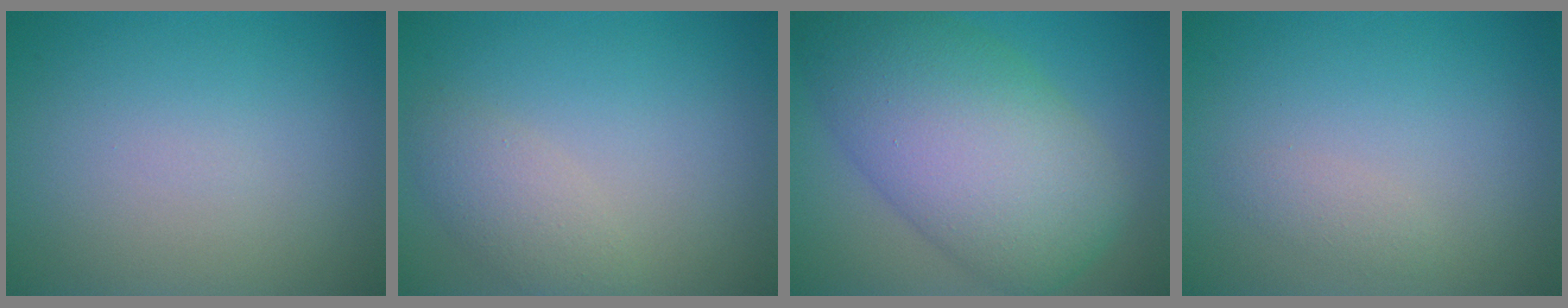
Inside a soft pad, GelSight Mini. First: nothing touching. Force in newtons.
{"total": 2.4, "press": 2.4, "slide": 0.2}
{"total": 11.2, "press": 11.2, "slide": 0.4}
{"total": 1.0, "press": 1.0, "slide": 0.0}